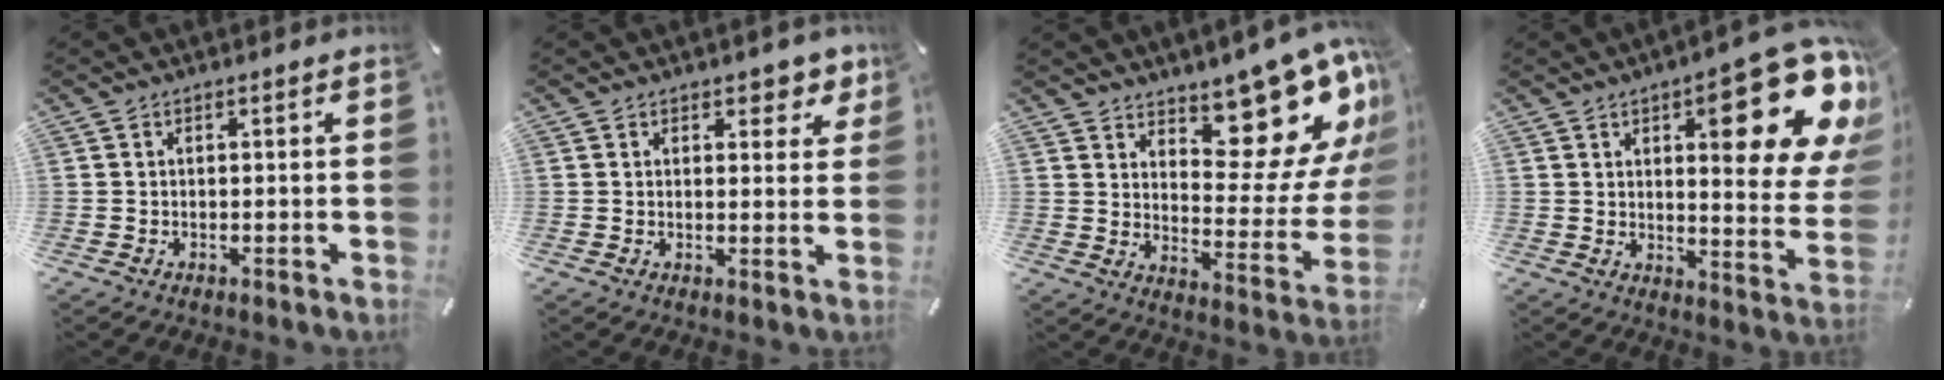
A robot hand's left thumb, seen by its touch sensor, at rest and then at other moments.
{"total": 4.5, "force": [3.0, 2.8, 1.8], "torque": [-0.005, -0.016, 0.047]}
{"total": 17.4, "force": [13.3, 7.1, 8.8], "torque": [-0.083, -0.135, 0.222]}
{"total": 22.0, "force": [10.6, 7.7, 17.8], "torque": [-0.215, -0.075, 0.157]}